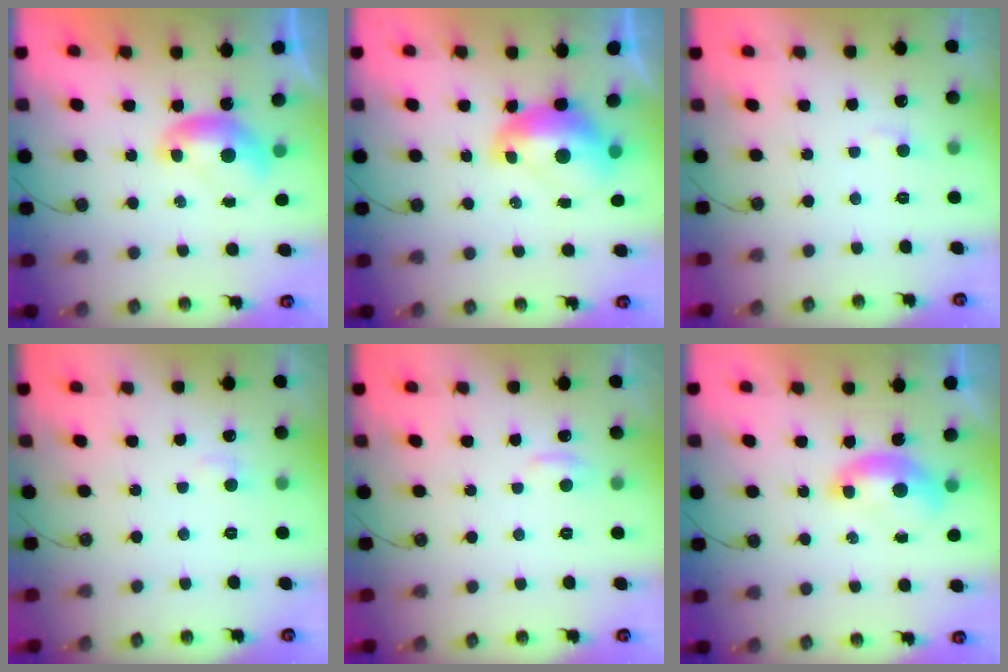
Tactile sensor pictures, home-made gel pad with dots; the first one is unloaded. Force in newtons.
{"total": 2.8, "press": 2.7, "slide": 0.7}
{"total": 2.7, "press": 2.7, "slide": 0.4}
{"total": 1.5, "press": 1.2, "slide": 0.8}
{"total": 0.8, "press": 0.1, "slide": 0.8}
{"total": 1.6, "press": 1.5, "slide": 0.6}